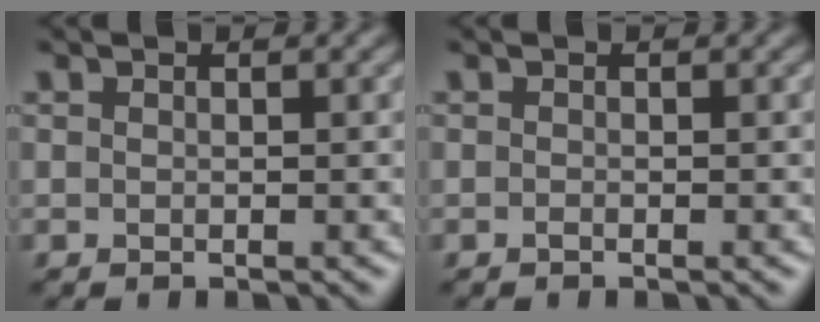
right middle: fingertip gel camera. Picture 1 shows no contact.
{"total": 0.0}